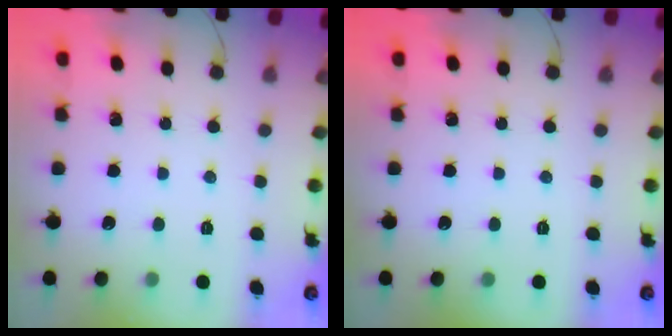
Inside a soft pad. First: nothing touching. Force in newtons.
{"total": 0.0}